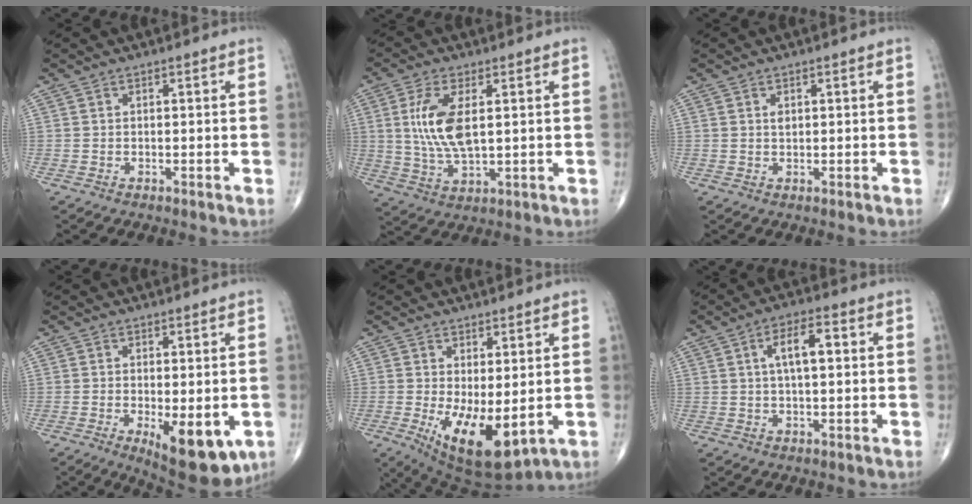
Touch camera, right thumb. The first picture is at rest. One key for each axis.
{"total": 10.3, "fx": 1.9, "fy": 4.4, "fz": 9.1, "tx": -0.193, "ty": -0.012, "tz": 0.043}
{"total": 1.1, "fx": 0.4, "fy": 0.7, "fz": 0.8, "tx": -0.009, "ty": -0.002, "tz": 0.009}
{"total": 11.6, "fx": -3.9, "fy": 4.6, "fz": 9.9, "tx": -0.122, "ty": -0.017, "tz": -0.046}
{"total": 11.9, "fx": -1.9, "fy": 5.0, "fz": 10.6, "tx": -0.171, "ty": -0.028, "tz": -0.009}
{"total": 6.8, "fx": 1.4, "fy": 2.6, "fz": 6.1, "tx": -0.101, "ty": 0.011, "tz": 0.021}